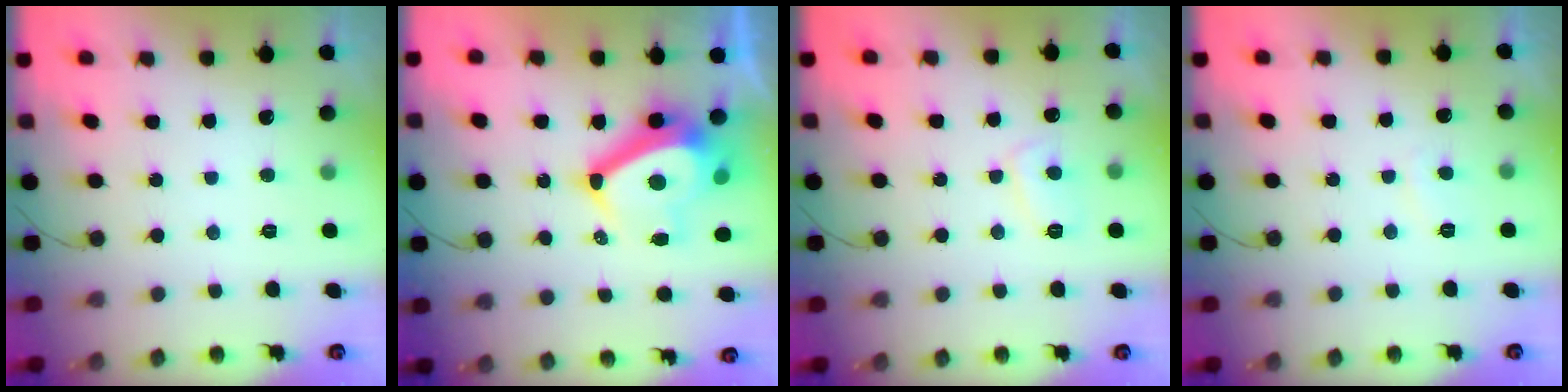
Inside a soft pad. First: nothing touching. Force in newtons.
{"total": 13.3, "press": 12.8, "slide": 3.7}
{"total": 5.9, "press": 5.9, "slide": 0.4}
{"total": 2.0, "press": 1.9, "slide": 0.6}